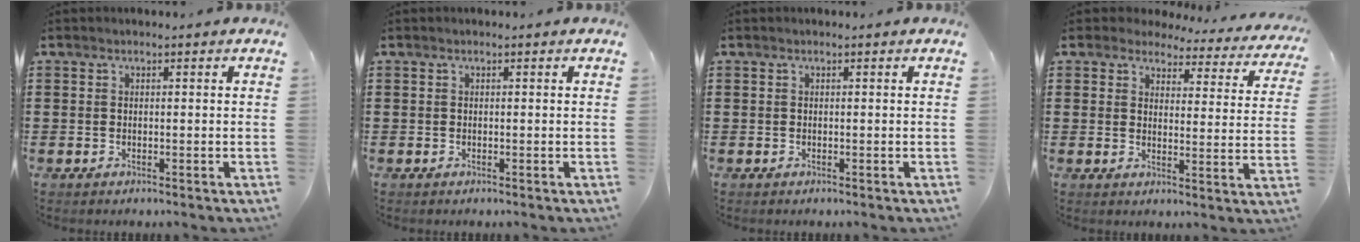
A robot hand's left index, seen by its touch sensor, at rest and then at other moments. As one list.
[{"total": 0.0}, {"total": 0.0}, {"total": 3.8, "force": [3.6, 1.1, 0.9], "torque": [-0.039, -0.020, 0.060]}]